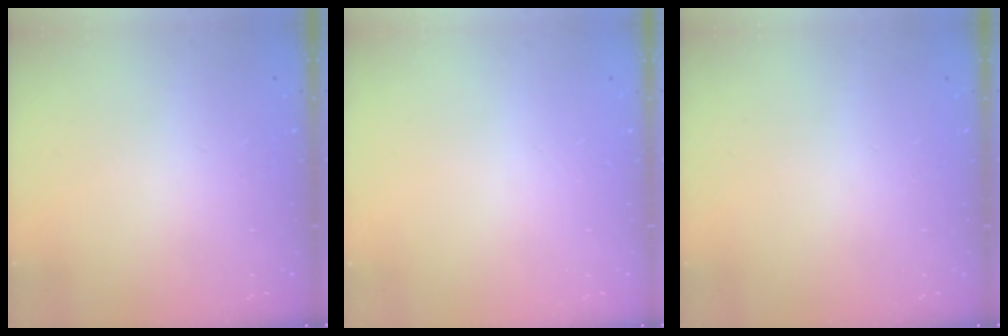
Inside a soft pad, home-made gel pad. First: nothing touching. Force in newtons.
{"total": 0.0}
{"total": 0.0}